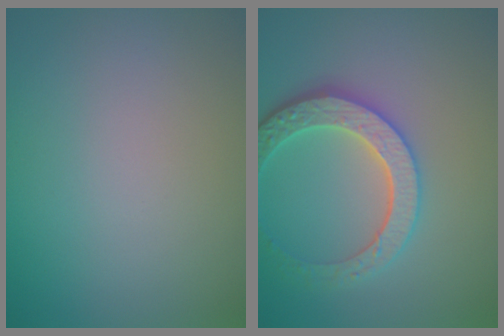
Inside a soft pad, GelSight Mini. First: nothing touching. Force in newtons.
{"total": 4.6, "press": 4.2, "slide": 1.9}